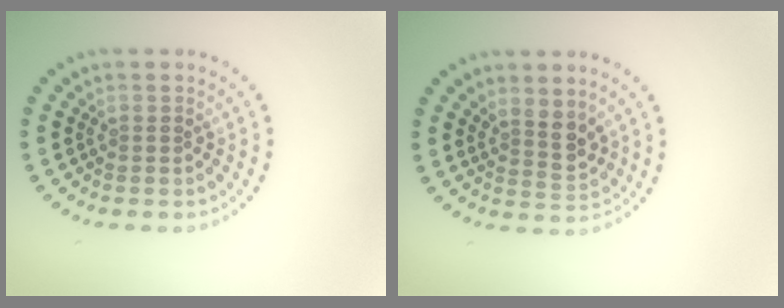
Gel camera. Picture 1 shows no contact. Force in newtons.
{"total": 2.3, "press": 1.8, "slide": 1.4}